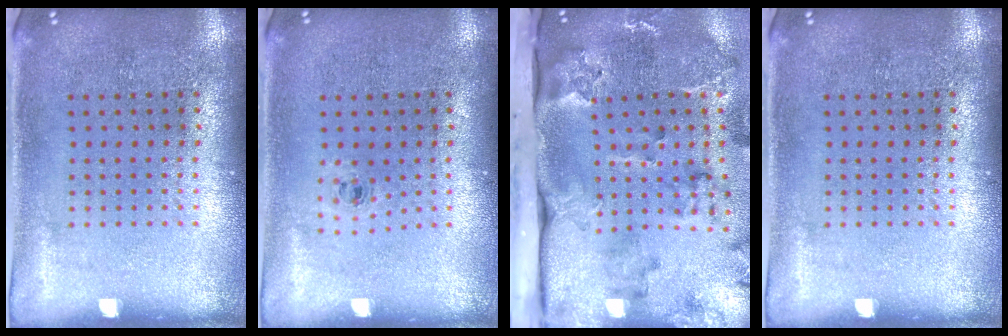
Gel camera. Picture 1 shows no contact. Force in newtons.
{"total": 0.6, "press": 0.3, "slide": 0.5}
{"total": 3.8, "press": 2.7, "slide": 2.7}
{"total": 0.0}